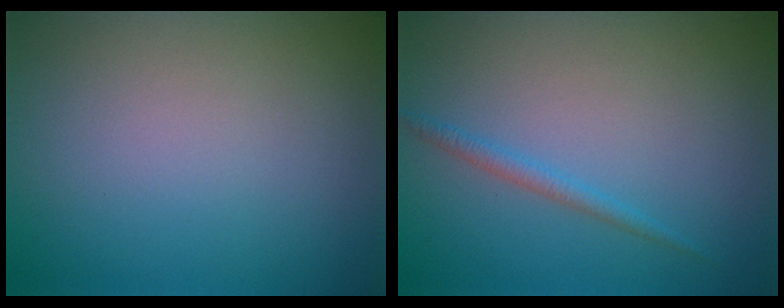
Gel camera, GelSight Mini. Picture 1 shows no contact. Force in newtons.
{"total": 1.2, "press": 1.2, "slide": 0.1}